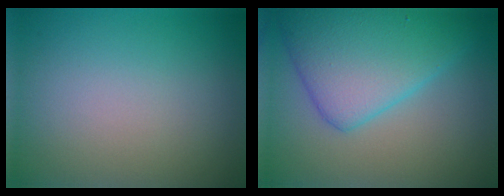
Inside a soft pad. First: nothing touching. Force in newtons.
{"total": 7.2, "press": 7.2, "slide": 0.3}